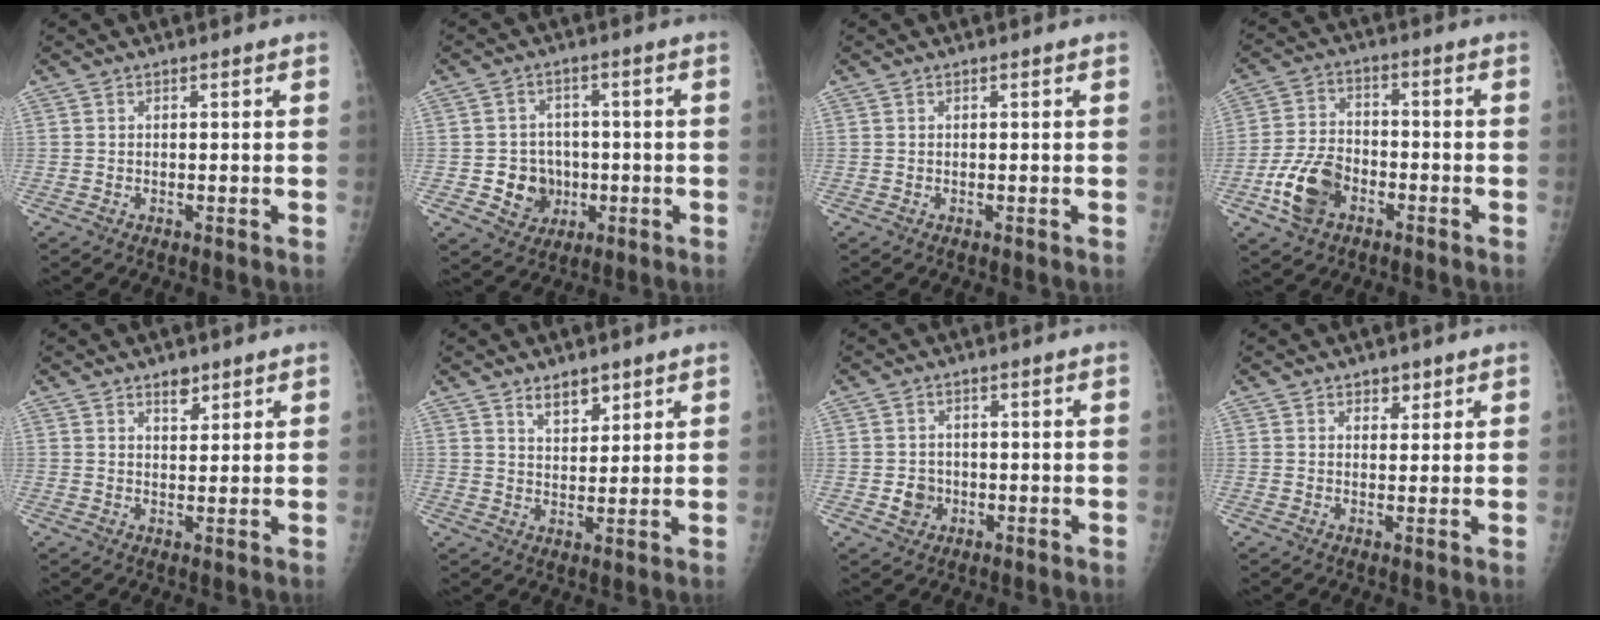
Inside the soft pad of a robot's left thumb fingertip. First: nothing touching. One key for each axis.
{"total": 7.5, "fx": -1.4, "fy": 6.8, "fz": 2.8, "tx": -0.009, "ty": 0.012, "tz": -0.017}
{"total": 0.0}
{"total": 9.9, "fx": -4.4, "fy": 6.4, "fz": 6.2, "tx": -0.115, "ty": 0.022, "tz": -0.083}
{"total": 3.3, "fx": 2.5, "fy": 1.7, "fz": 1.5, "tx": -0.007, "ty": -0.018, "tz": 0.043}
{"total": 5.0, "fx": 3.5, "fy": 2.5, "fz": 2.5, "tx": -0.019, "ty": -0.026, "tz": 0.062}
{"total": 3.1, "fx": -0.7, "fy": 2.9, "fz": 1.1, "tx": -0.003, "ty": 0.005, "tz": -0.008}
{"total": 2.3, "fx": 1.6, "fy": 1.5, "fz": 0.9, "tx": 0.006, "ty": -0.009, "tz": 0.022}